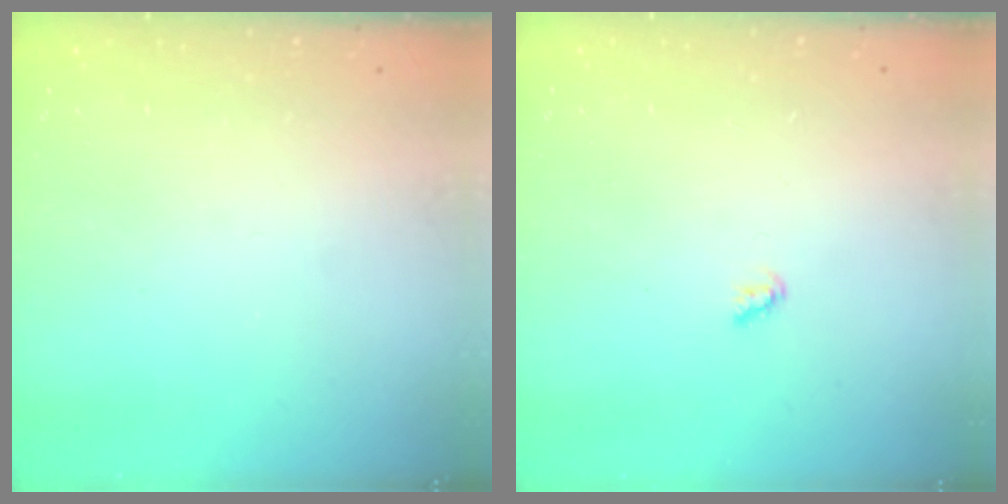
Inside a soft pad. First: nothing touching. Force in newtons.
{"total": 2.5, "press": 2.5, "slide": 0.3}